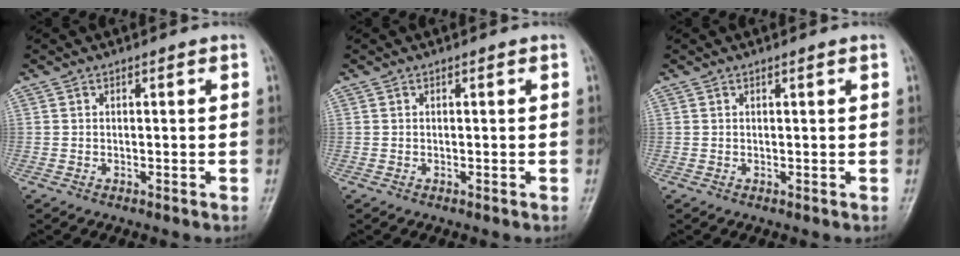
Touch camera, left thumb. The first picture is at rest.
{"total": 0.0}
{"total": 0.5, "force": [0.3, -0.1, 0.4], "torque": [-0.012, -0.003, 0.008]}